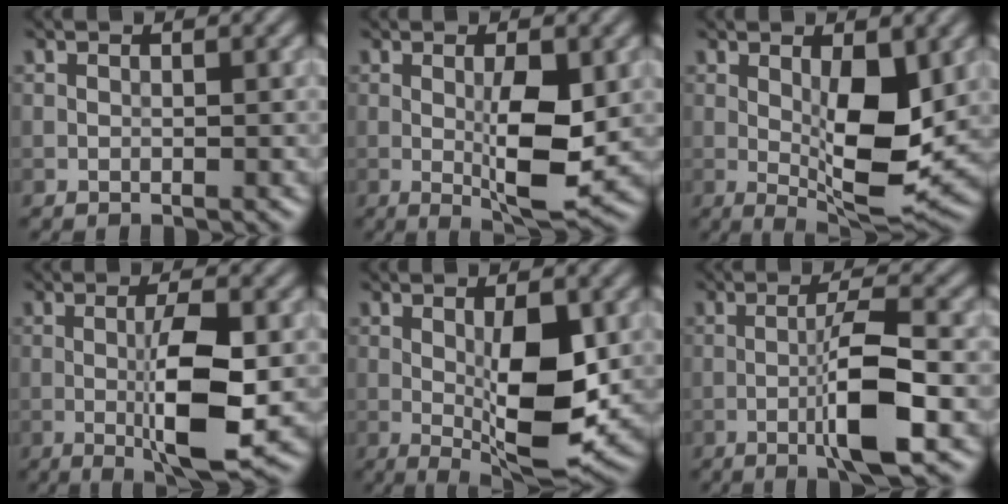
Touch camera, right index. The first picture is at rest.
{"total": 5.7, "force": [-0.1, 1.5, 5.4], "torque": [-0.093, -0.008, 0.002]}
{"total": 7.1, "force": [0.5, 2.5, 6.7], "torque": [-0.105, -0.013, 0.014]}
{"total": 7.2, "force": [-0.9, 1.6, 6.9], "torque": [-0.121, -0.005, -0.014]}
{"total": 7.5, "force": [-0.1, 2.4, 7.1], "torque": [-0.114, -0.011, 0.005]}
{"total": 6.3, "force": [-1.9, 1.0, 6.0], "torque": [-0.103, 0.008, -0.036]}